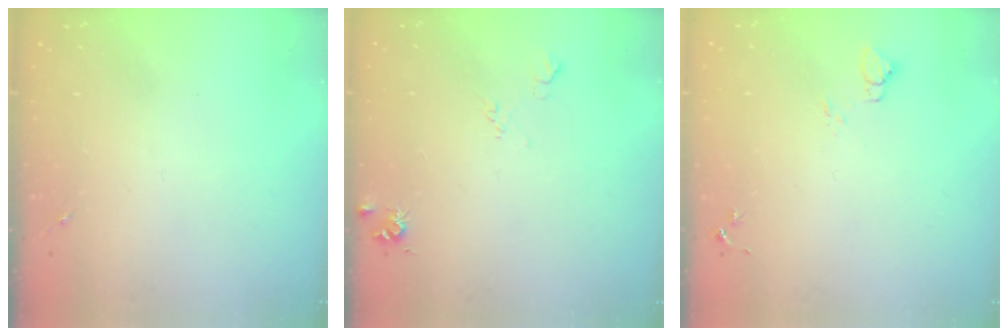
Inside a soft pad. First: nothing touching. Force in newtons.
{"total": 8.2, "press": 8.2, "slide": 0.8}
{"total": 4.5, "press": 4.5, "slide": 0.4}